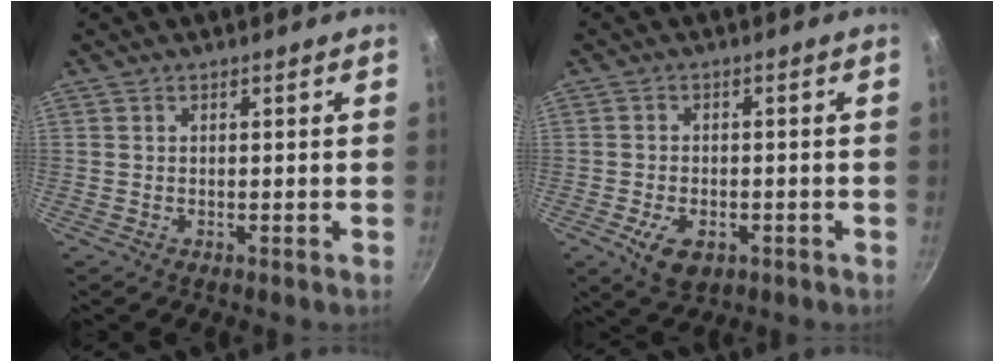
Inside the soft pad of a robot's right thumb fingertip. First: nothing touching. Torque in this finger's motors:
{"motor_torque": [-0.20, 0.26, -0.01, 0.01, 0.15]}